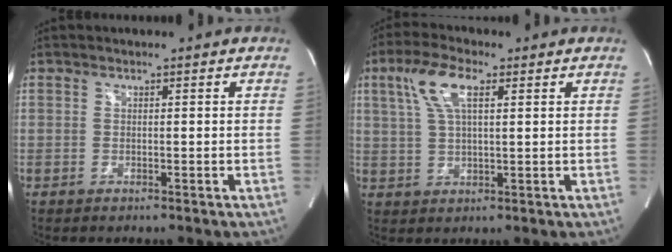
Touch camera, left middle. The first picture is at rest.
{"total": 7.3, "force": [3.0, 2.2, 6.3], "torque": [-0.138, 0.017, 0.061]}